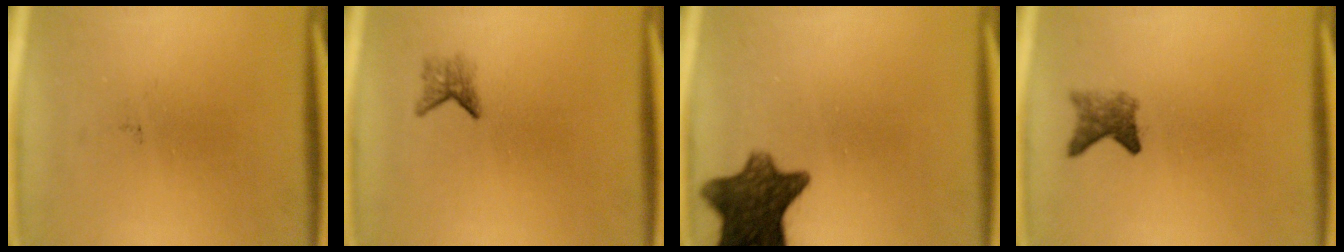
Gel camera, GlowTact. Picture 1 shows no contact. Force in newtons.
{"total": 1.6}
{"total": 10.8}
{"total": 2.7}